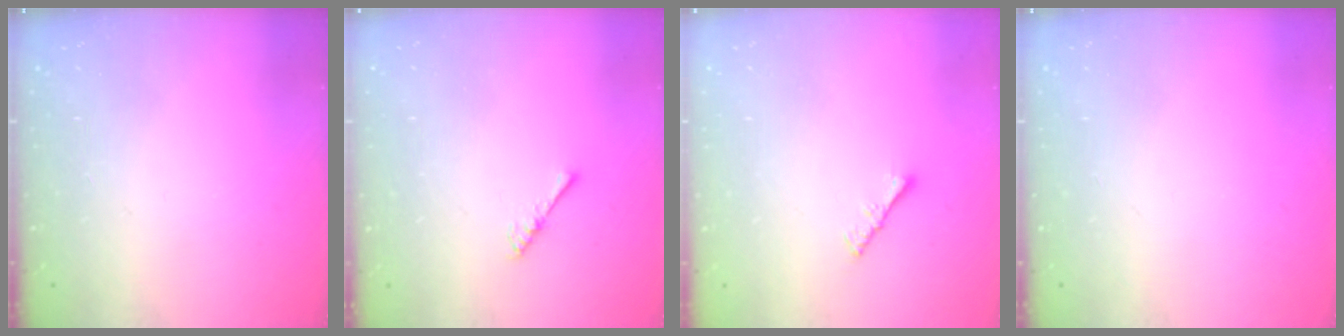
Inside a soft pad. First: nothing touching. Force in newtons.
{"total": 1.8, "press": 1.7, "slide": 0.4}
{"total": 1.1, "press": 1.1, "slide": 0.4}
{"total": 0.0}